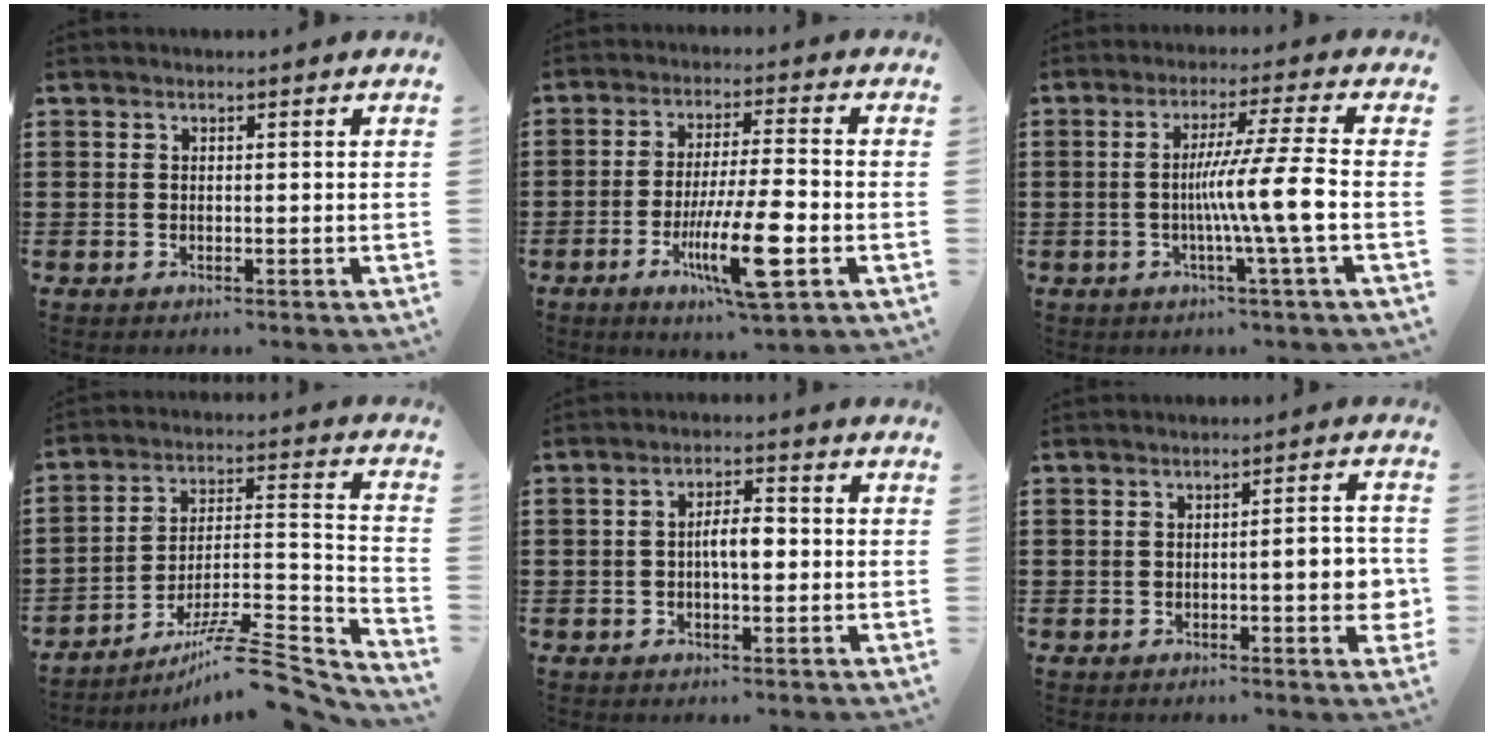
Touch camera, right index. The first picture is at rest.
{"total": 11.9, "force": [-4.1, 1.9, 11.0], "torque": [-0.216, -0.012, -0.075]}
{"total": 10.1, "force": [-1.6, -0.8, 10.0], "torque": [-0.173, -0.011, -0.034]}
{"total": 10.7, "force": [-8.1, 1.8, 6.7], "torque": [-0.100, 0.021, -0.151]}
{"total": 4.2, "force": [-0.3, 1.4, 4.0], "torque": [-0.072, 0.006, -0.008]}
{"total": 5.4, "force": [-0.8, 1.3, 5.2], "torque": [-0.071, -0.003, -0.016]}